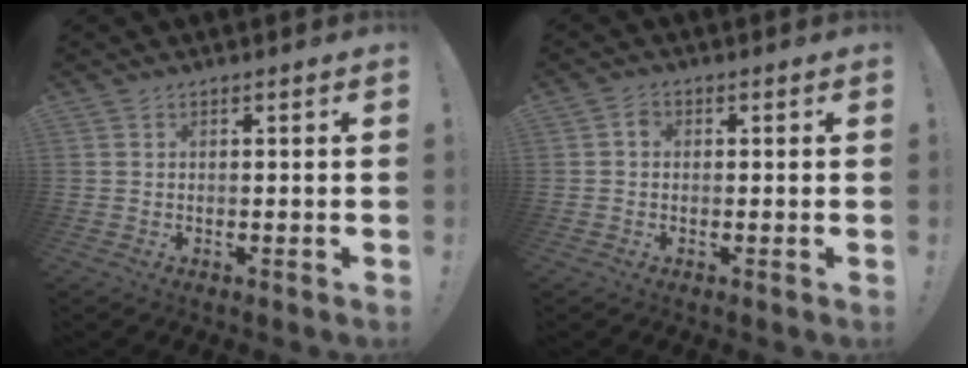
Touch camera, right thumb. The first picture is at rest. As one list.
[{"total": 1.8, "force": [-0.3, 1.5, 1.0], "torque": [-0.014, 0.005, -0.008]}]